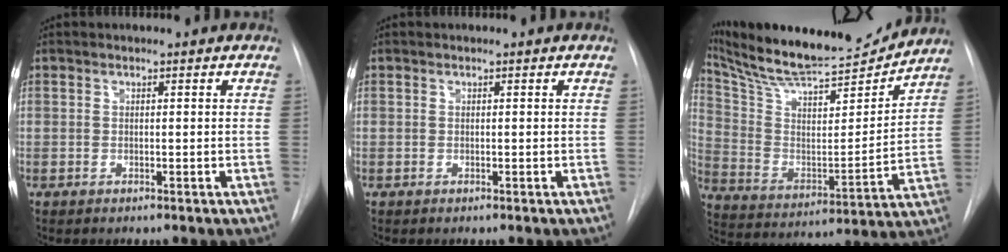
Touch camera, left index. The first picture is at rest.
{"total": 0.0}
{"total": 21.7, "force": [20.2, 2.1, 7.8], "torque": [-0.148, -0.023, 0.321]}